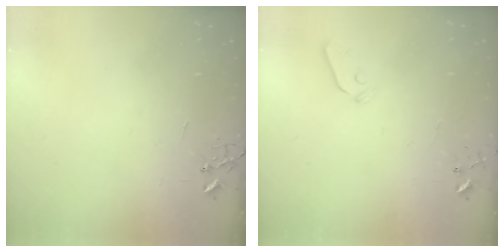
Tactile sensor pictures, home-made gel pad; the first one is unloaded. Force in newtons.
{"total": 4.4, "press": 4.3, "slide": 0.6}